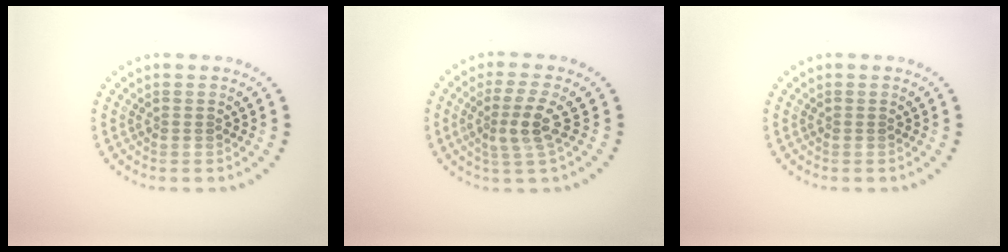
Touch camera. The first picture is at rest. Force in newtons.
{"total": 2.9, "press": 2.5, "slide": 1.5}
{"total": 0.0}